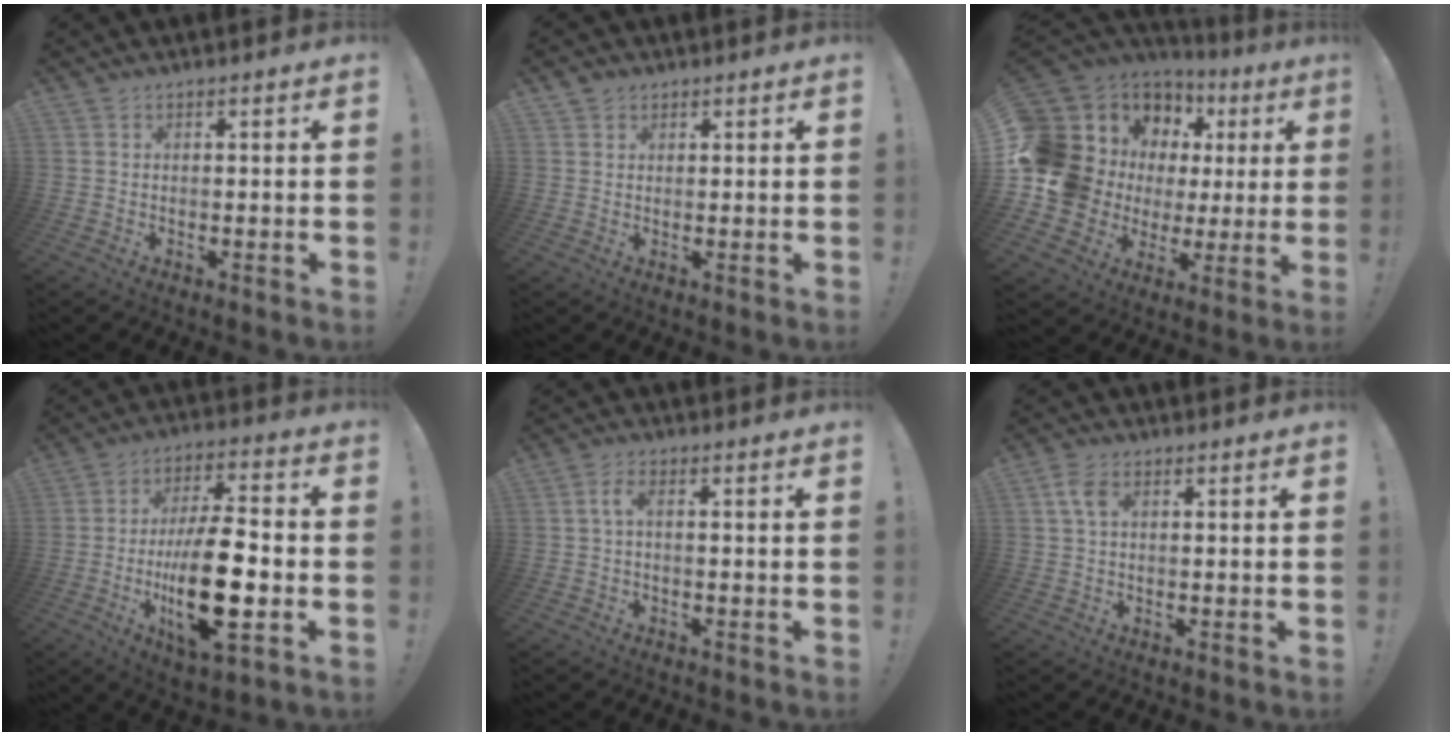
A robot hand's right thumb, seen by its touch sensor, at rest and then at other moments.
{"total": 1.7, "force": [1.0, 1.3, 0.2], "torque": [-0.006, -0.003, 0.019]}
{"total": 14.0, "force": [4.3, 11.2, 7.1], "torque": [-0.124, -0.048, 0.108]}
{"total": 20.5, "force": [-4.4, 7.1, 18.7], "torque": [-0.343, 0.006, -0.069]}
{"total": 3.5, "force": [0.0, 1.0, 3.4], "torque": [-0.072, 0.004, -0.003]}
{"total": 4.5, "force": [1.2, 2.5, 3.6], "torque": [-0.081, 0.007, 0.021]}